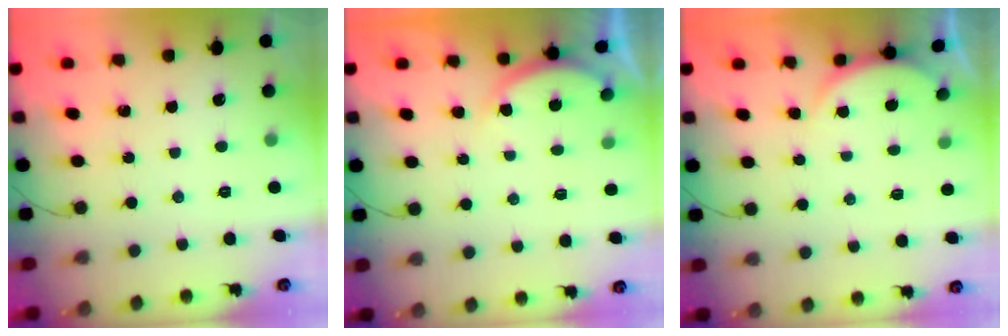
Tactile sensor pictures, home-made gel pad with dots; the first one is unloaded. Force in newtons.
{"total": 2.6, "press": 2.5, "slide": 0.7}
{"total": 2.2, "press": 2.1, "slide": 0.5}